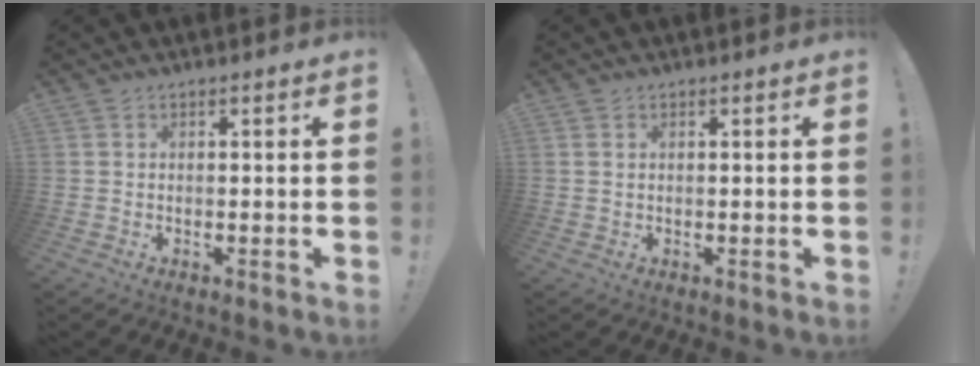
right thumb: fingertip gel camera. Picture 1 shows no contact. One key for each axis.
{"total": 0.7, "fx": 0.4, "fy": 0.3, "fz": 0.4, "tx": -0.010, "ty": 0.001, "tz": 0.008}